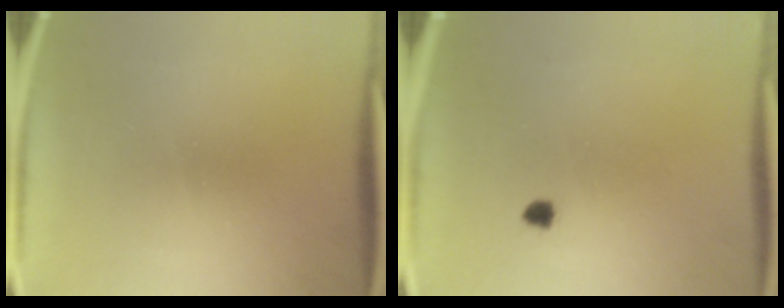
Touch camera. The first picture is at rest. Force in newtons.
{"total": 1.1}